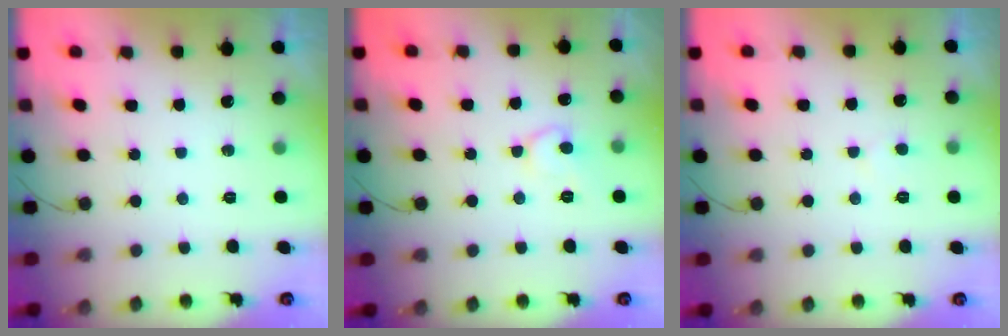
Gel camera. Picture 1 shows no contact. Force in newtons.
{"total": 7.2, "press": 7.1, "slide": 0.7}
{"total": 2.0, "press": 2.0, "slide": 0.3}